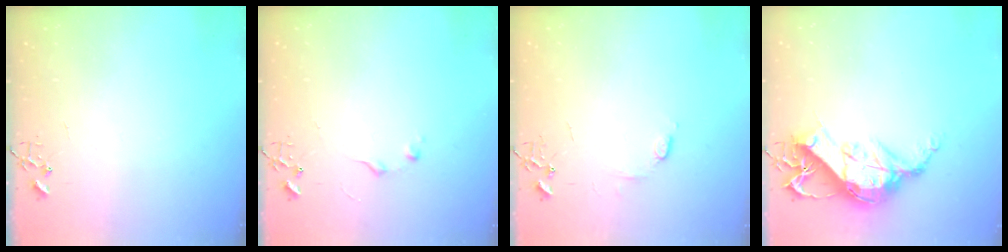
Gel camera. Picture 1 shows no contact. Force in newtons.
{"total": 5.2, "press": 5.1, "slide": 0.7}
{"total": 5.7, "press": 5.6, "slide": 0.8}
{"total": 13.9, "press": 13.8, "slide": 1.4}